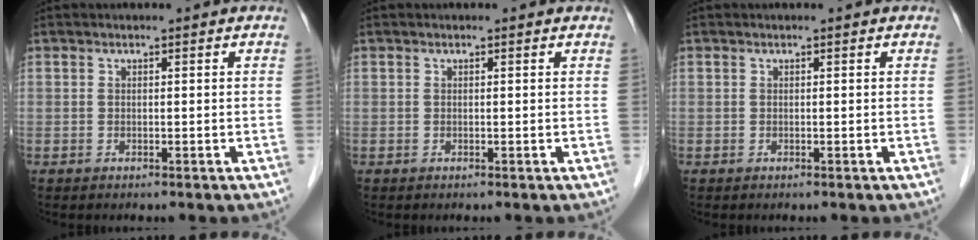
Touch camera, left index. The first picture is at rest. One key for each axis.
{"total": 0.6, "fx": 0.5, "fy": 0.1, "fz": 0.1, "tx": -0.004, "ty": 0.012, "tz": 0.006}
{"total": 0.0}